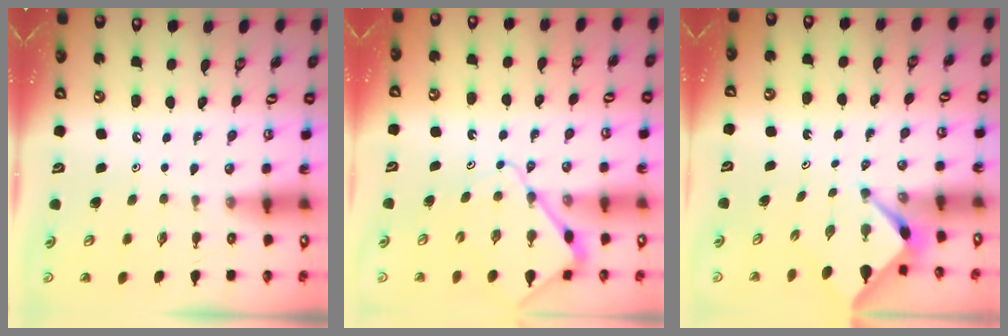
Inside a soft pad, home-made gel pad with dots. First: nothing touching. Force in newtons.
{"total": 10.6, "press": 10.5, "slide": 1.1}
{"total": 2.6, "press": 2.6, "slide": 0.4}